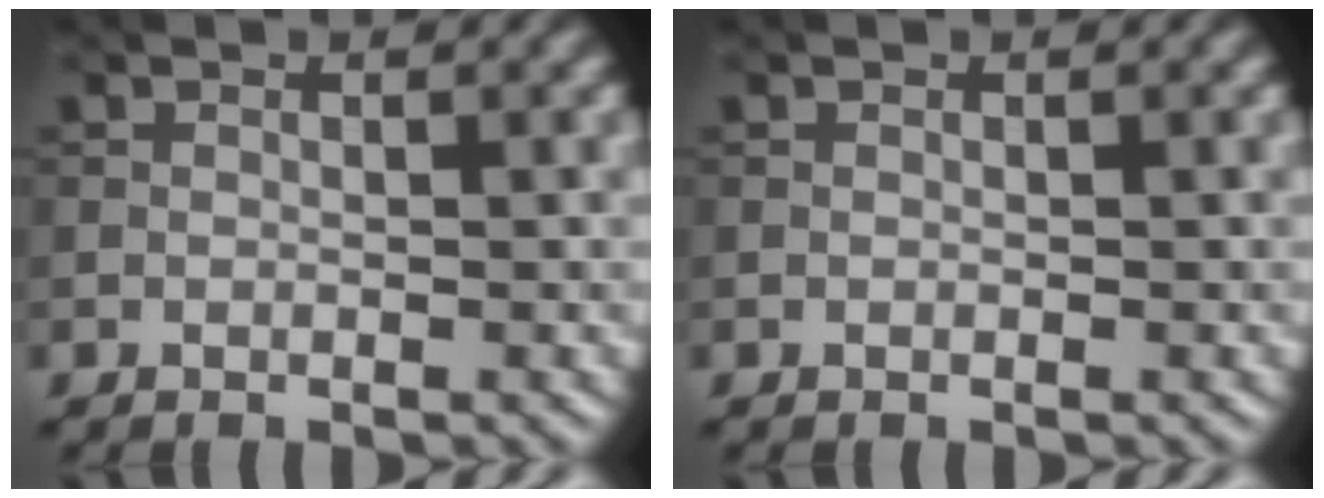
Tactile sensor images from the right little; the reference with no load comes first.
{"total": 0.0}